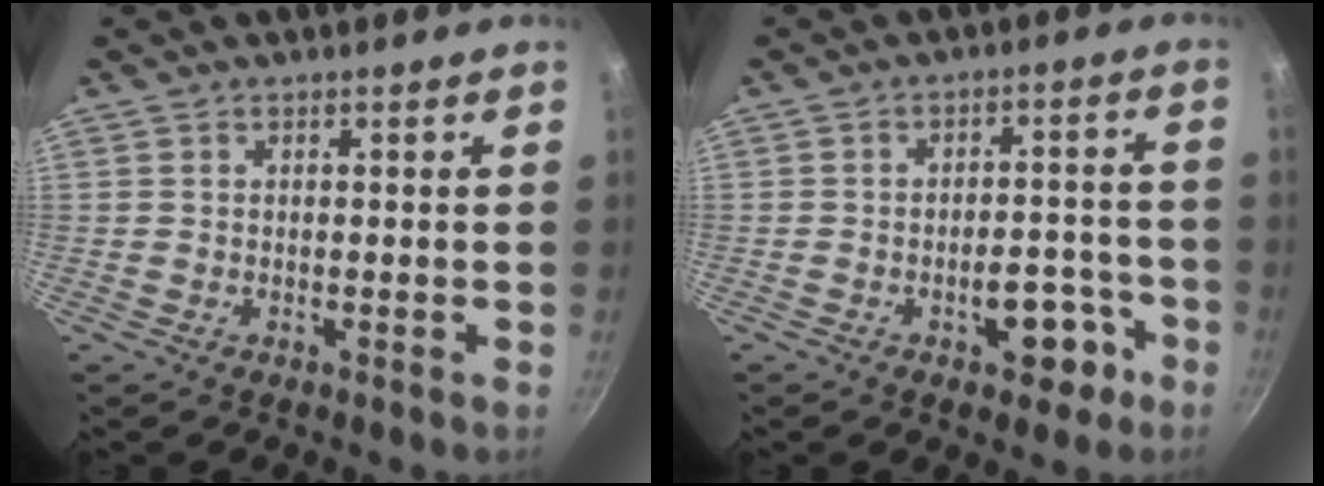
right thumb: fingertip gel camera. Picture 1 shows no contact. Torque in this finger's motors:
{"motor_torque": [1.48, 1.31, 0.97, -0.66, 0.01]}